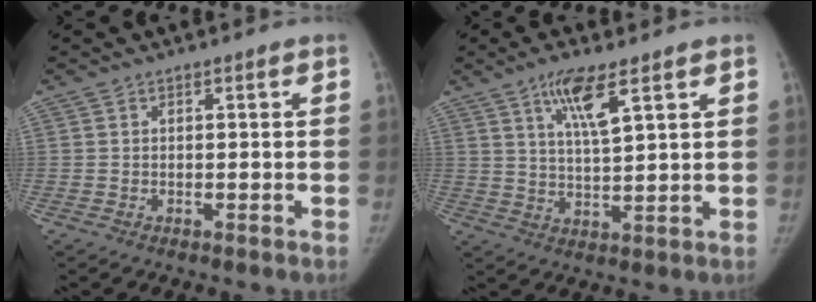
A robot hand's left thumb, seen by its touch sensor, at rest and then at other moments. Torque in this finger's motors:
{"motor_torque": [3.16, 1.85, 0.99, -0.51, 0.24]}